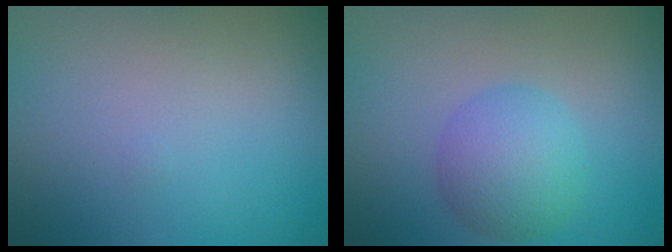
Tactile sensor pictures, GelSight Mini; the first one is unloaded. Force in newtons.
{"total": 4.3, "press": 4.3, "slide": 0.0}